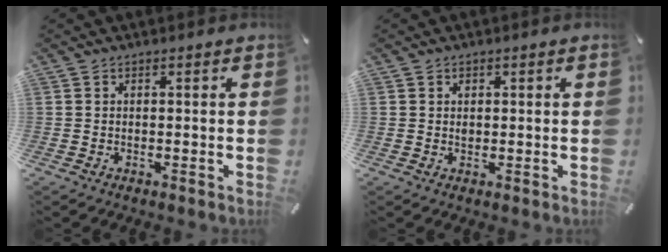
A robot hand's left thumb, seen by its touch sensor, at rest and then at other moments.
{"total": 0.9, "force": [0.2, 0.8, 0.3], "torque": [-0.007, 0.004, 0.004]}